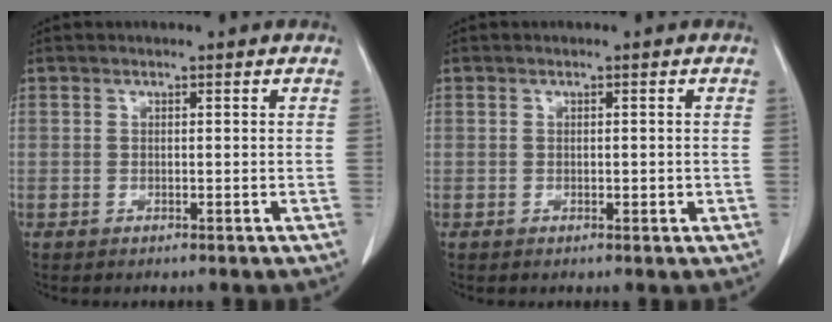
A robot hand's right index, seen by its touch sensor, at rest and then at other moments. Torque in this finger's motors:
{"motor_torque": [-0.16, 0.23, 0.00, 0.02]}